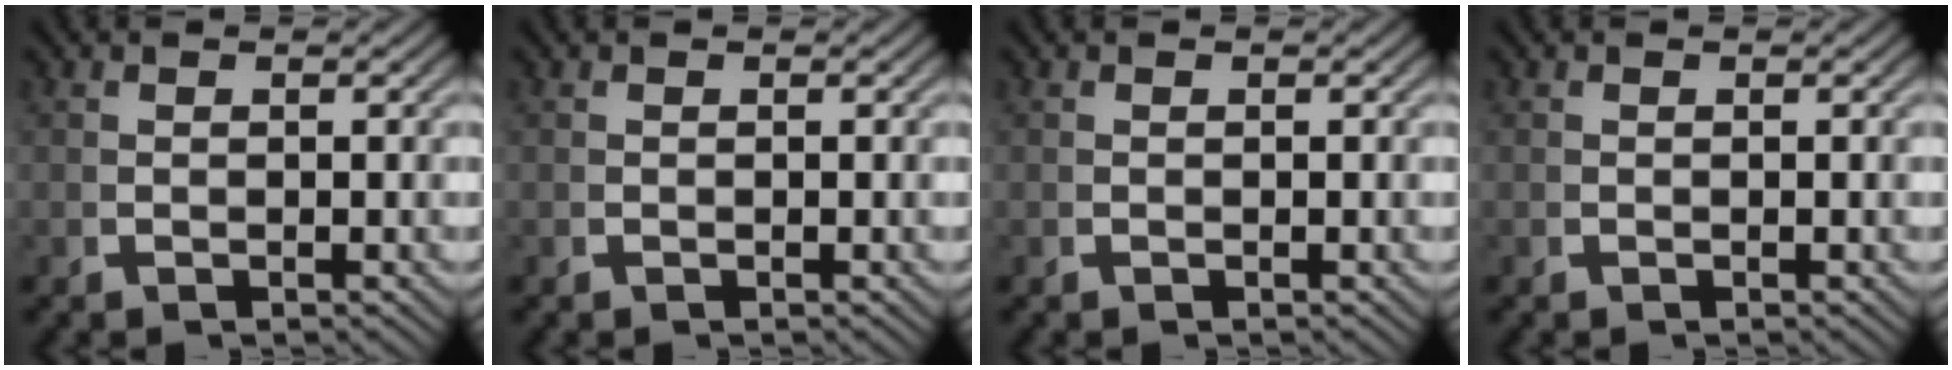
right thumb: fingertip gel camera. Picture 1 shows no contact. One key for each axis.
{"total": 0.0}
{"total": 0.0}
{"total": 0.0}